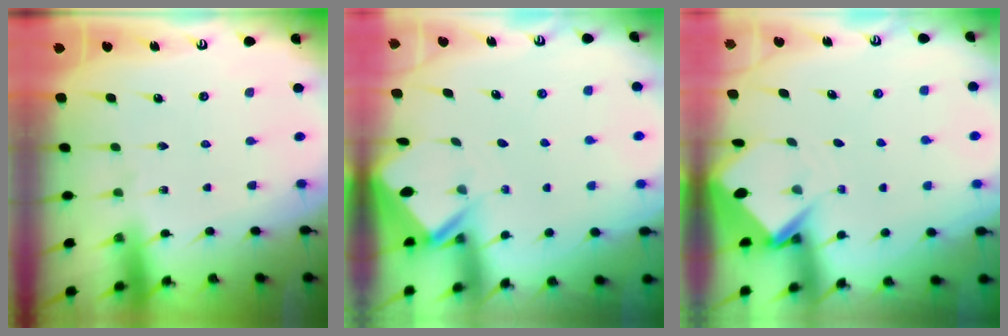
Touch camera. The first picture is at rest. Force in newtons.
{"total": 2.4, "press": 2.4, "slide": 0.1}
{"total": 3.6, "press": 3.6, "slide": 0.2}